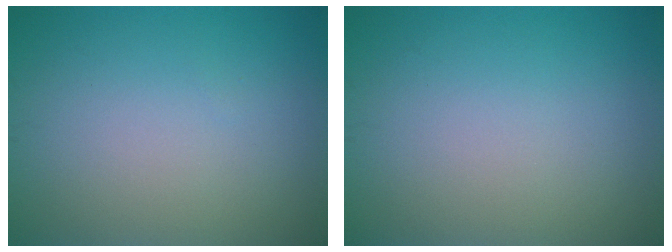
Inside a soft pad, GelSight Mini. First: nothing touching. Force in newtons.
{"total": 0.0}